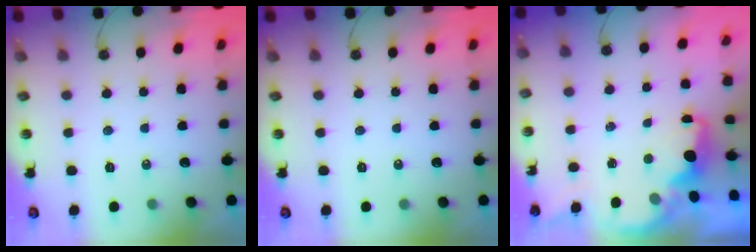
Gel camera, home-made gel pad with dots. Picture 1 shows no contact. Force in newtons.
{"total": 0.0}
{"total": 2.3, "press": 2.1, "slide": 0.8}